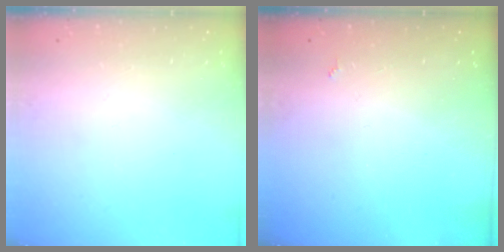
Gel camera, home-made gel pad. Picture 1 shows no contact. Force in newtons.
{"total": 1.4, "press": 1.3, "slide": 0.4}